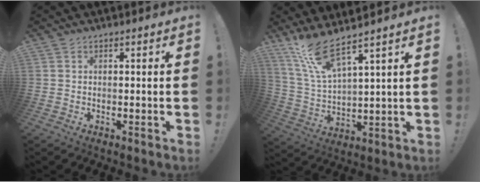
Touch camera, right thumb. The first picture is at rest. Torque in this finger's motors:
{"motor_torque": [-0.72, 1.77, 0.56, 0.72, 0.05]}